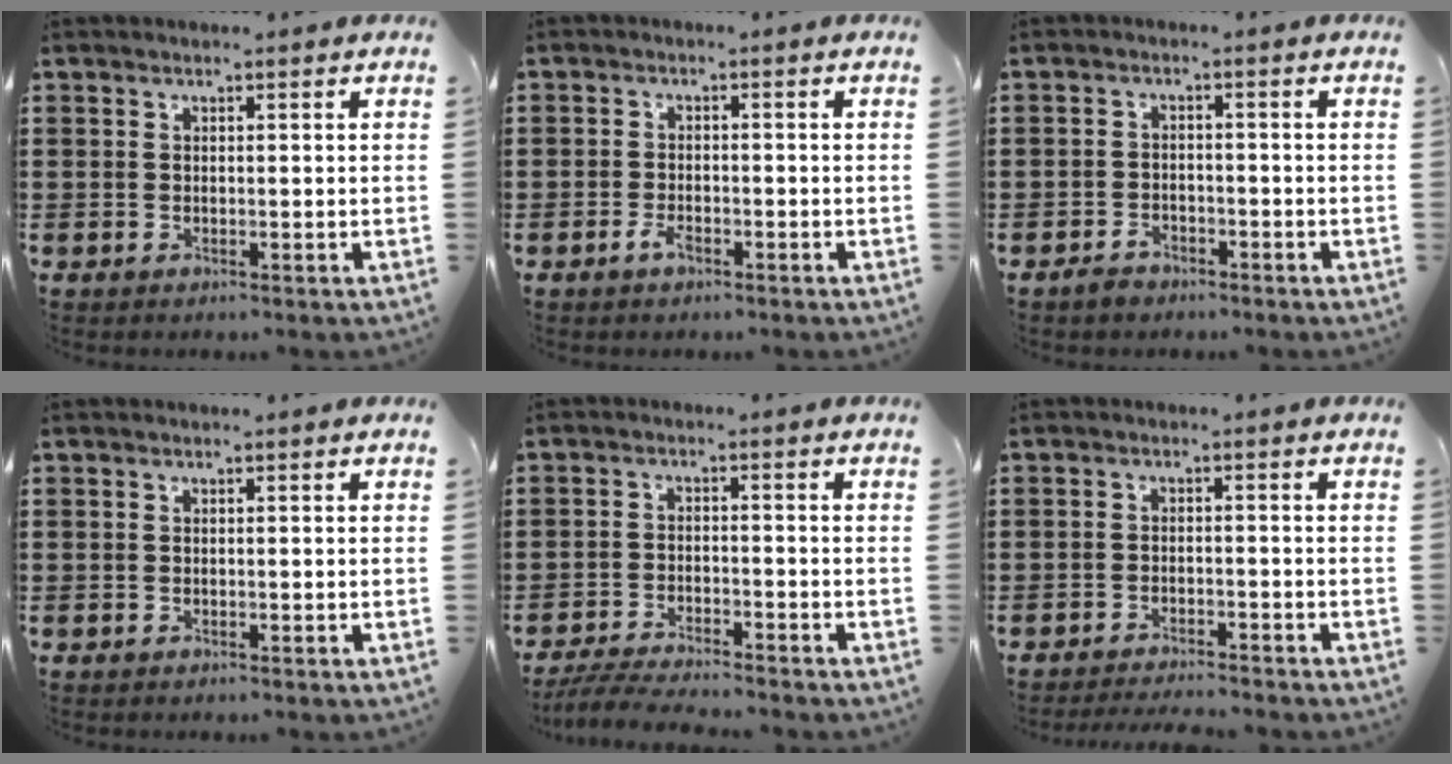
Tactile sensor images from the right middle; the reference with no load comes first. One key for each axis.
{"total": 2.1, "fx": -1.5, "fy": 1.1, "fz": 1.1, "tx": -0.028, "ty": 0.000, "tz": -0.032}
{"total": 2.3, "fx": -2.0, "fy": 1.0, "fz": 0.5, "tx": -0.015, "ty": 0.006, "tz": -0.042}
{"total": 0.0}
{"total": 4.3, "fx": -4.2, "fy": 0.0, "fz": 1.1, "tx": -0.034, "ty": -0.009, "tz": -0.087}
{"total": 2.4, "fx": -2.4, "fy": -0.1, "fz": 0.3, "tx": -0.009, "ty": -0.001, "tz": -0.049}